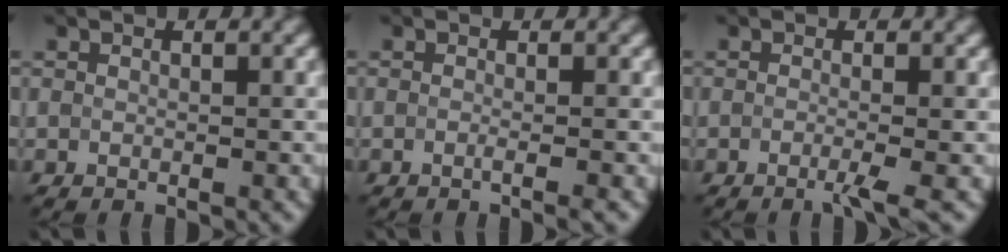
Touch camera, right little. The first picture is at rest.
{"total": 1.1, "force": [-0.6, 0.3, 0.8], "torque": [-0.006, -0.009, -0.022]}
{"total": 1.7, "force": [-1.3, 0.0, 1.2], "torque": [-0.018, -0.007, -0.024]}